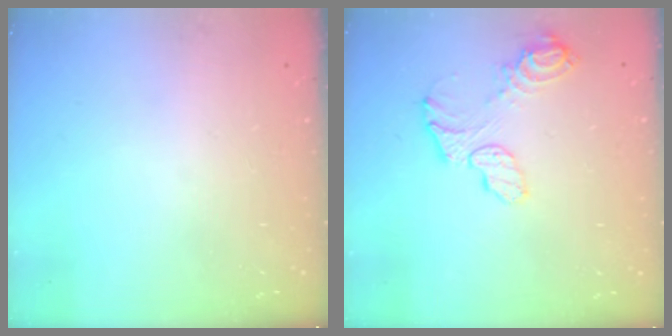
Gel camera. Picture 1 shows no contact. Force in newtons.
{"total": 10.3, "press": 10.3, "slide": 0.9}